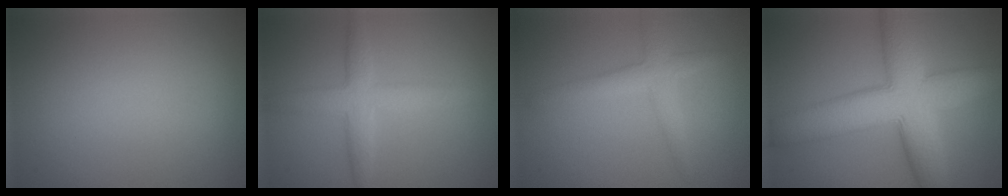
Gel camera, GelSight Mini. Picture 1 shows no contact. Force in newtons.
{"total": 4.0, "press": 4.0, "slide": 0.1}
{"total": 1.9, "press": 1.8, "slide": 0.3}
{"total": 10.1, "press": 10.1, "slide": 0.5}